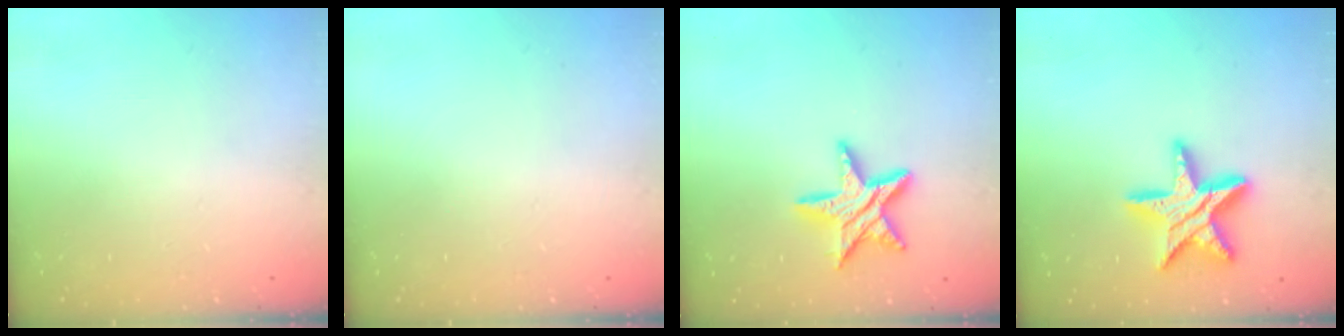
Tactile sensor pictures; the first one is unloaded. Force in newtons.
{"total": 0.0}
{"total": 11.7, "press": 11.7, "slide": 0.8}
{"total": 15.3, "press": 15.2, "slide": 1.0}